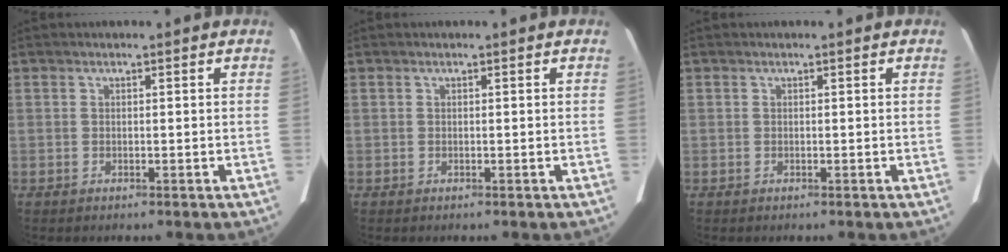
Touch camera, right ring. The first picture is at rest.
{"total": 0.0}
{"total": 0.0}